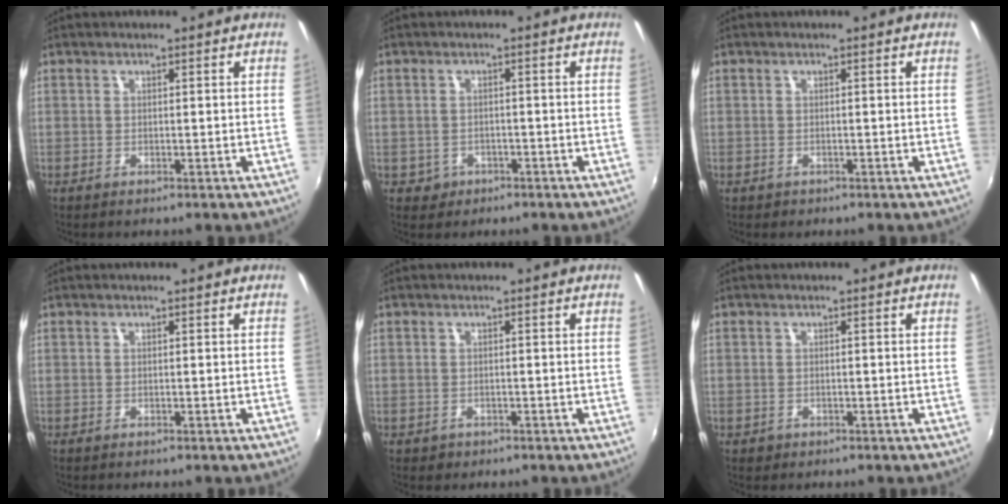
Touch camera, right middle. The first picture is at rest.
{"total": 3.2, "force": [-1.3, 2.9, 0.7], "torque": [-0.024, 0.000, -0.015]}
{"total": 0.7, "force": [-0.4, 0.6, 0.1], "torque": [-0.003, -0.003, -0.005]}
{"total": 0.0}
{"total": 1.3, "force": [-0.6, 1.2, 0.3], "torque": [-0.009, -0.004, -0.007]}
{"total": 1.2, "force": [-0.5, 1.0, 0.3], "torque": [-0.008, -0.004, -0.006]}